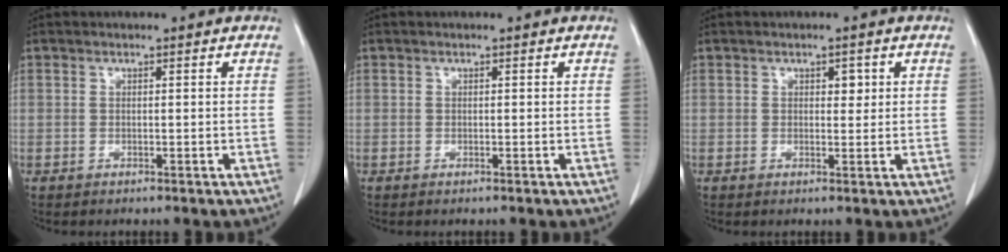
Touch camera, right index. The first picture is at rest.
{"total": 0.0}
{"total": 1.7, "force": [0.6, 0.9, 1.2], "torque": [-0.014, -0.001, 0.008]}